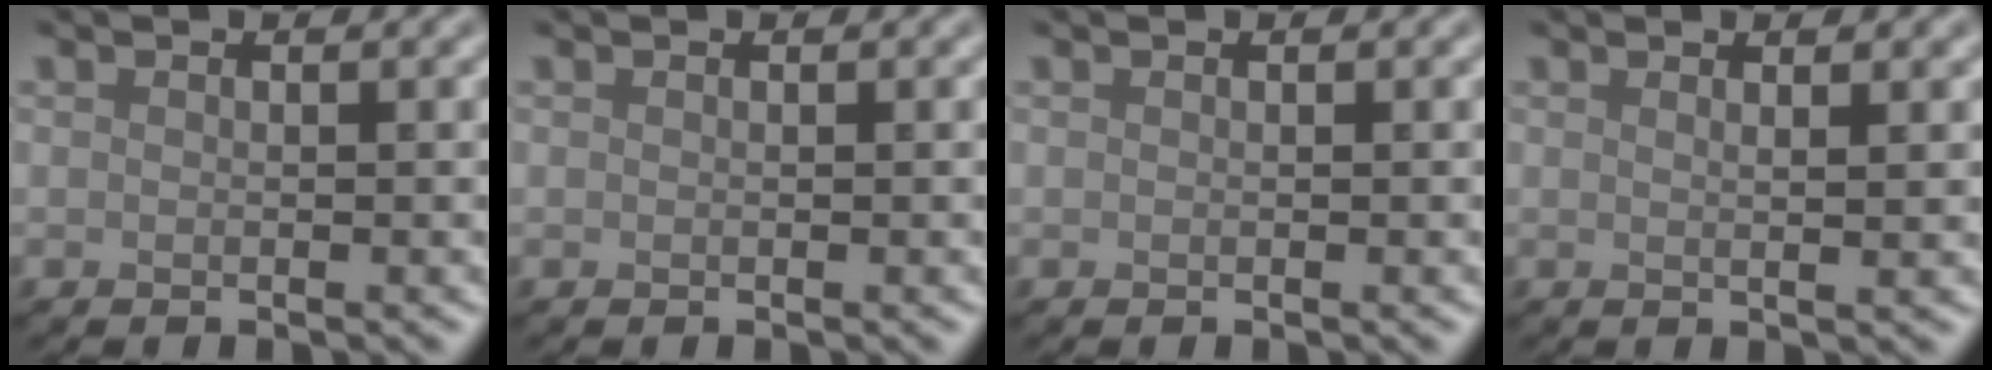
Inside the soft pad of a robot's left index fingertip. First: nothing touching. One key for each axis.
{"total": 0.0}
{"total": 0.0}
{"total": 2.7, "fx": 1.2, "fy": 1.0, "fz": 2.3, "tx": -0.022, "ty": 0.006, "tz": -0.008}